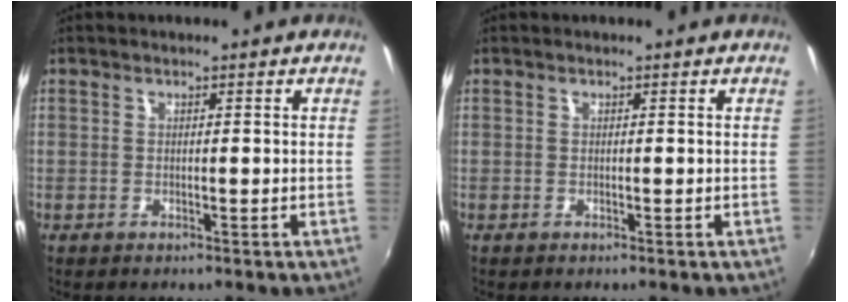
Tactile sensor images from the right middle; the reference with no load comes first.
{"total": 0.0}